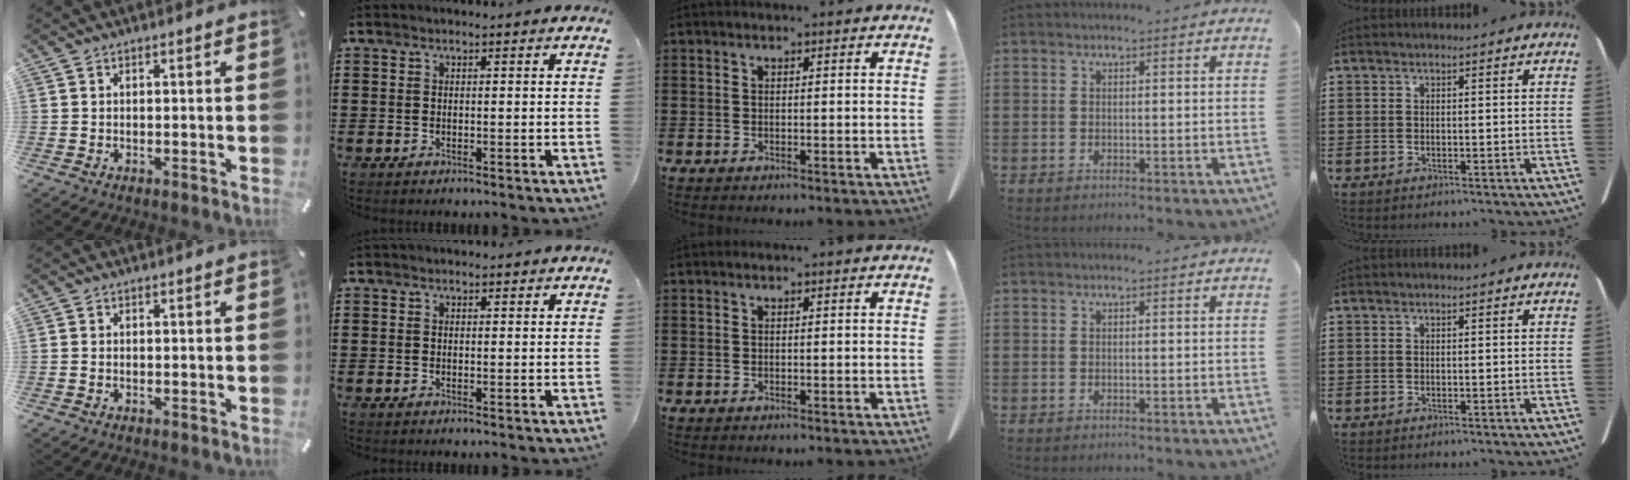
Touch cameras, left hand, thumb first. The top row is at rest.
{"thumb": {"total": 0.6, "force": [-0.3, 0.4, 0.3], "torque": [-0.005, 0.002, -0.006]}, "index": {"total": 0.6, "force": [0.5, 0.3, 0.1], "torque": [-0.004, 0.002, 0.009]}}